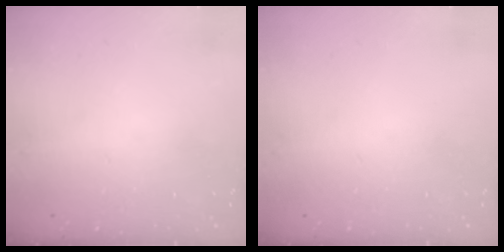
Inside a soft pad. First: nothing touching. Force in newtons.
{"total": 0.0}